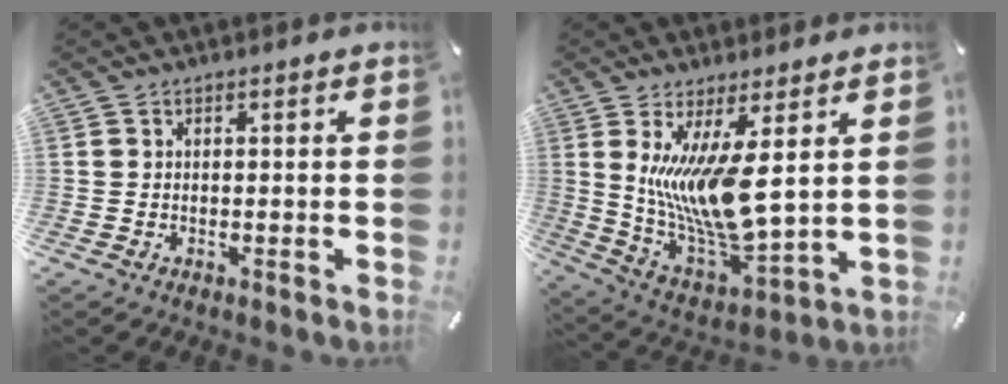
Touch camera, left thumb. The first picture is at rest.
{"total": 14.8, "force": [4.9, 4.1, 13.4], "torque": [-0.287, -0.052, 0.077]}